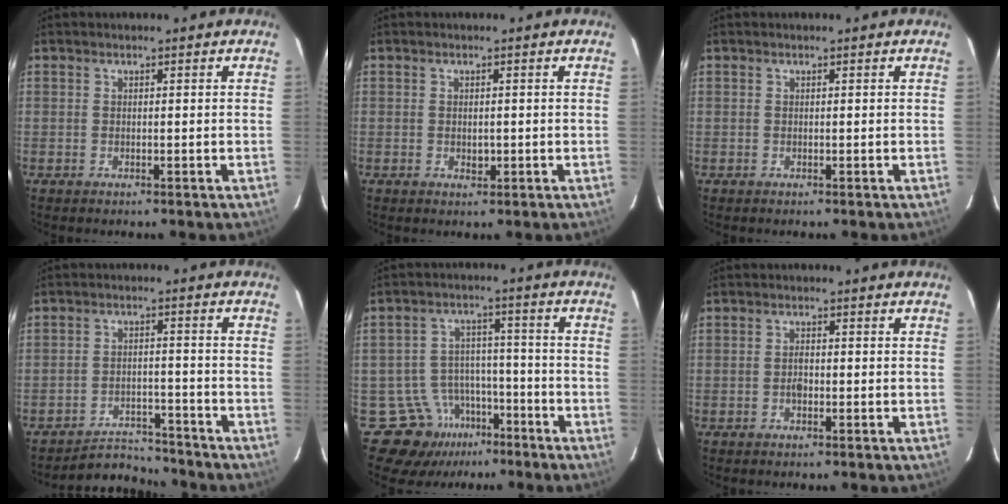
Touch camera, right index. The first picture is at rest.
{"total": 1.4, "force": [-0.2, 0.8, 1.1], "torque": [-0.020, -0.001, 0.001]}
{"total": 0.0}
{"total": 6.0, "force": [-5.8, 1.2, -1.0], "torque": [0.017, 0.015, -0.092]}
{"total": 11.0, "force": [-7.0, 8.4, 1.4], "torque": [-0.031, 0.055, -0.099]}
{"total": 1.5, "force": [-0.5, 0.6, 1.3], "torque": [-0.026, 0.003, -0.009]}